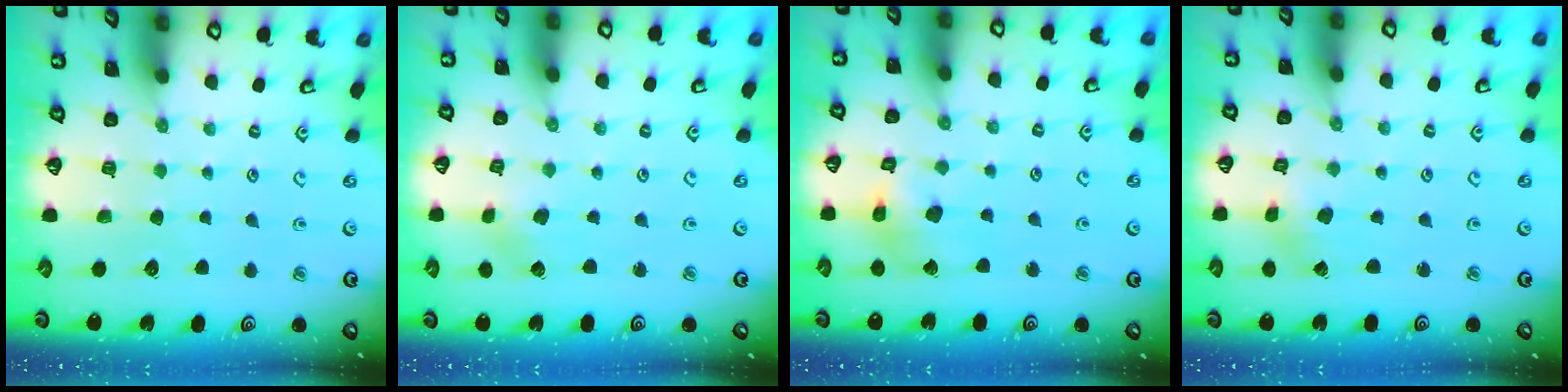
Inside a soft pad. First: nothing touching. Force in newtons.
{"total": 2.0, "press": 2.0, "slide": 0.3}
{"total": 10.2, "press": 10.1, "slide": 1.5}
{"total": 0.8, "press": 0.7, "slide": 0.3}